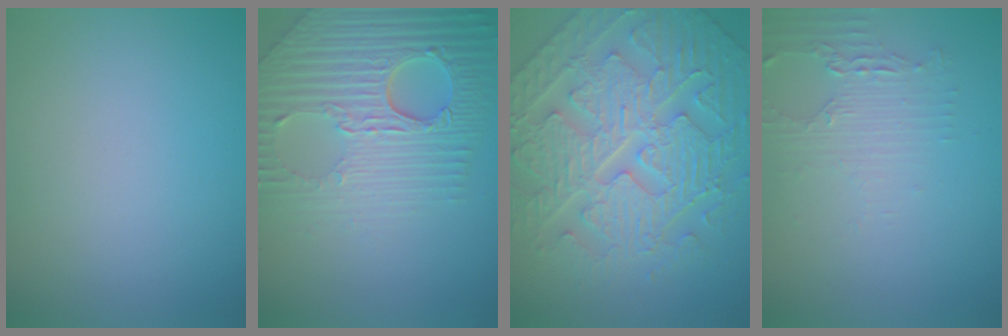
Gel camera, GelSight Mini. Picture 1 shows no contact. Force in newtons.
{"total": 9.1, "press": 6.1, "slide": 6.7}
{"total": 7.2, "press": 6.2, "slide": 3.7}
{"total": 2.1, "press": 2.0, "slide": 0.4}